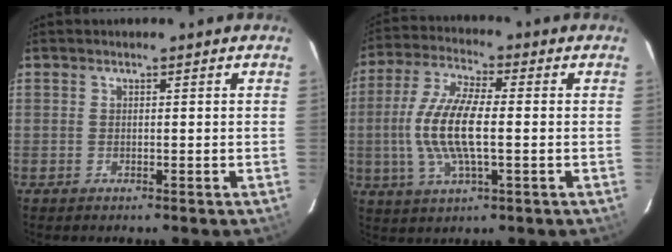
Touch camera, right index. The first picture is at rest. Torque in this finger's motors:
{"motor_torque": [1.78, -0.36, 1.04, 0.21]}